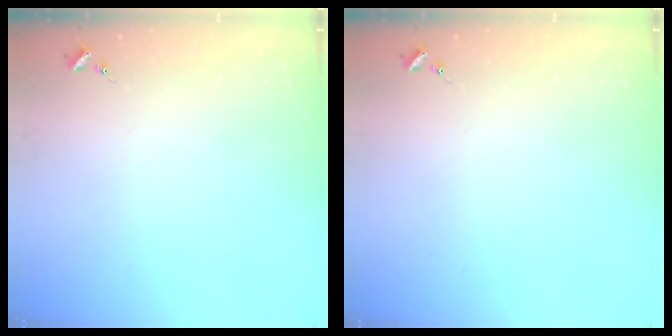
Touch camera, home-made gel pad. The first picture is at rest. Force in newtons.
{"total": 0.0}